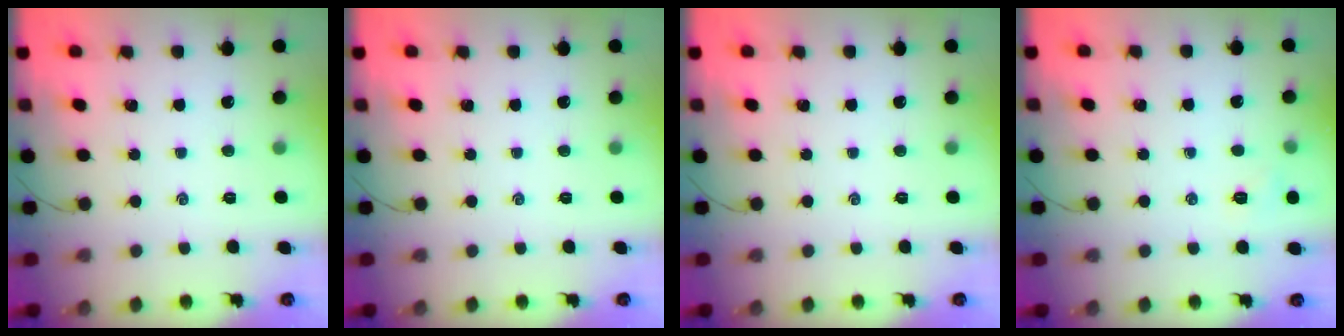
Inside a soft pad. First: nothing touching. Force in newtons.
{"total": 0.0}
{"total": 0.0}
{"total": 5.5, "press": 5.4, "slide": 1.2}